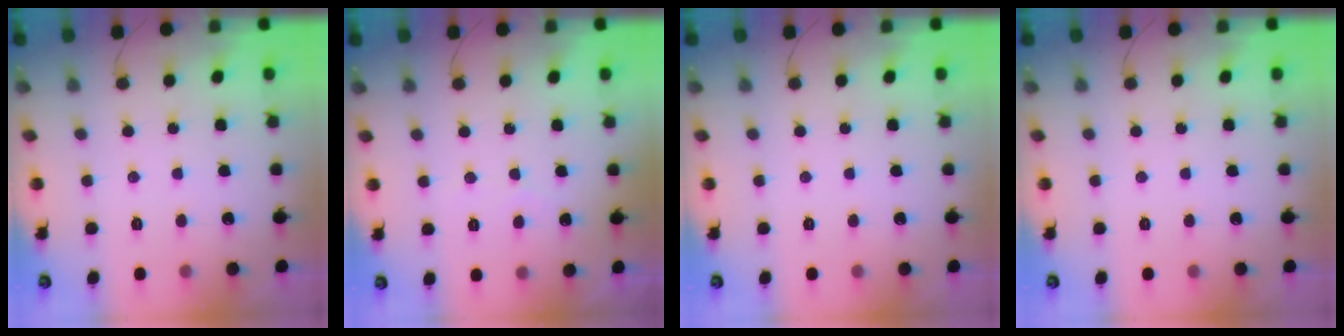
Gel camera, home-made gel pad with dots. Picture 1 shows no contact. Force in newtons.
{"total": 1.9, "press": 1.9, "slide": 0.2}
{"total": 0.0}
{"total": 0.0}